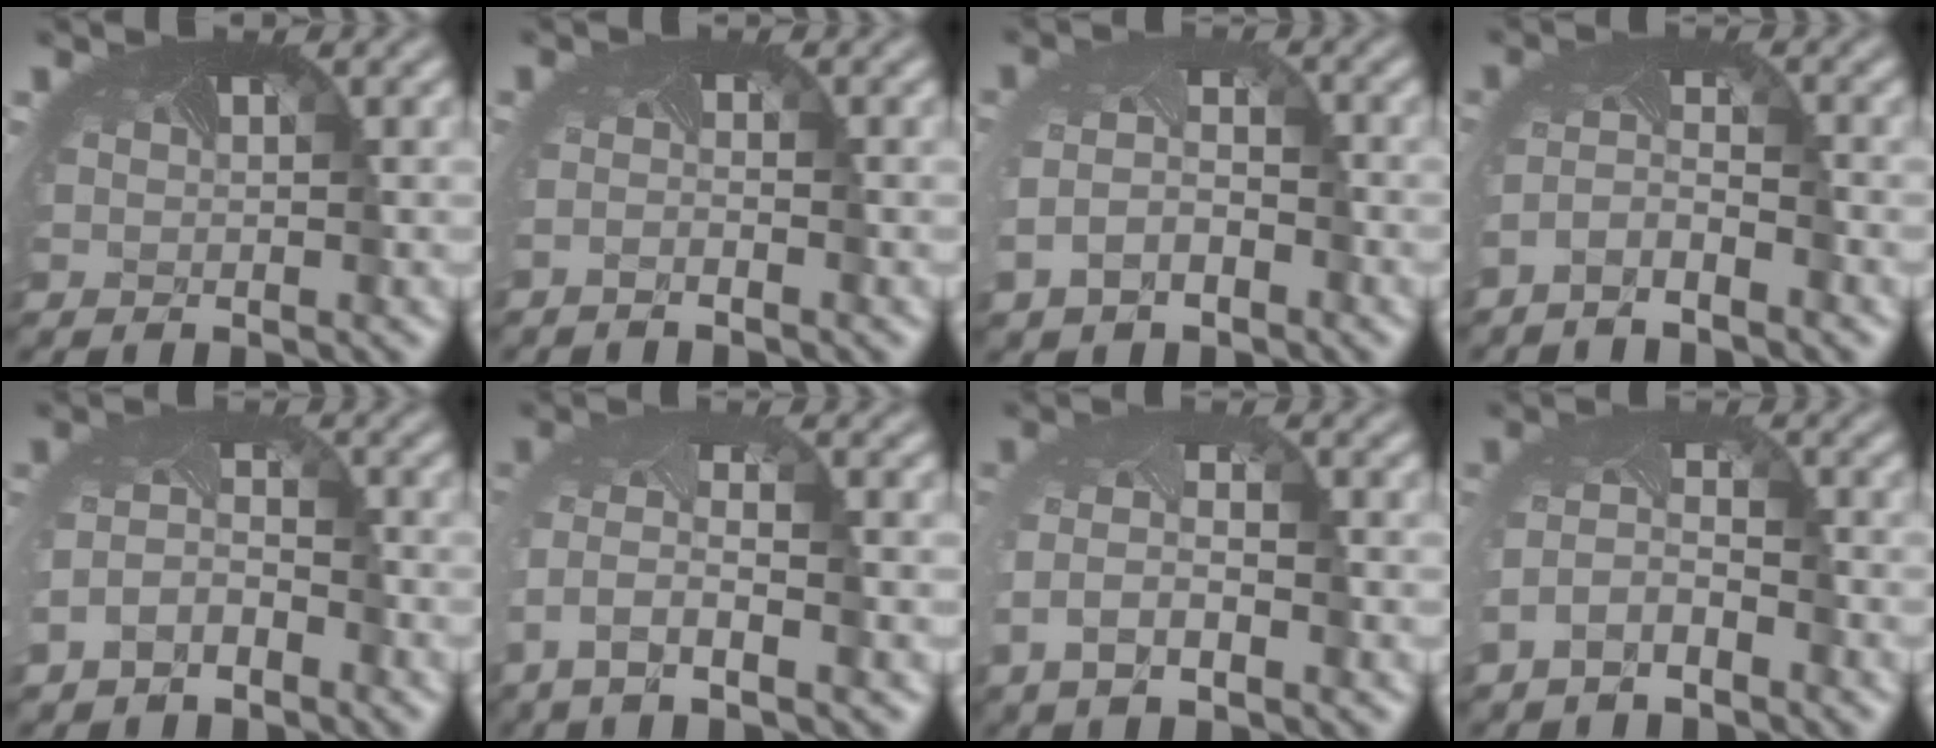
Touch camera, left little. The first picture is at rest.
{"total": 1.2, "force": [-1.1, -0.3, 0.1], "torque": [-0.004, -0.009, -0.022]}
{"total": 3.6, "force": [-1.8, 2.2, 2.2], "torque": [-0.054, -0.012, -0.035]}
{"total": 2.4, "force": [-2.2, 0.0, 1.0], "torque": [-0.029, -0.003, -0.048]}
{"total": 3.1, "force": [-2.2, 1.8, 1.3], "torque": [-0.034, -0.007, -0.048]}
{"total": 5.9, "force": [-2.8, 2.1, 4.7], "torque": [-0.115, -0.014, -0.050]}
{"total": 4.3, "force": [-1.6, 1.9, 3.6], "torque": [-0.080, -0.006, -0.031]}
{"total": 3.1, "force": [-2.3, 1.3, 1.5], "torque": [-0.039, -0.006, -0.050]}